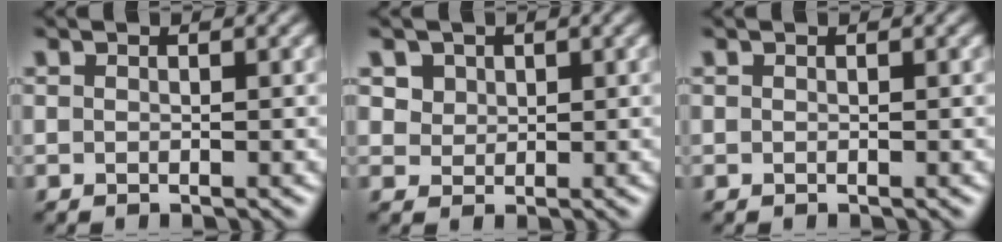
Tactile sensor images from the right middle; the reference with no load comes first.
{"total": 3.4, "force": [1.9, 2.4, 1.4], "torque": [-0.046, 0.000, 0.040]}
{"total": 0.0}